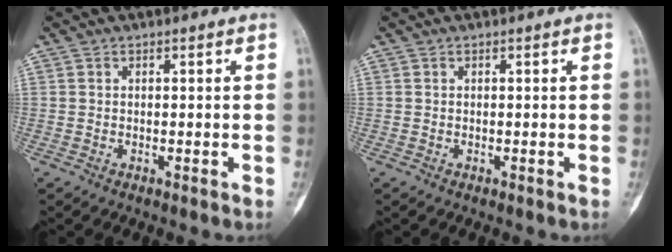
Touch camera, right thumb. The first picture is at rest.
{"total": 0.0}